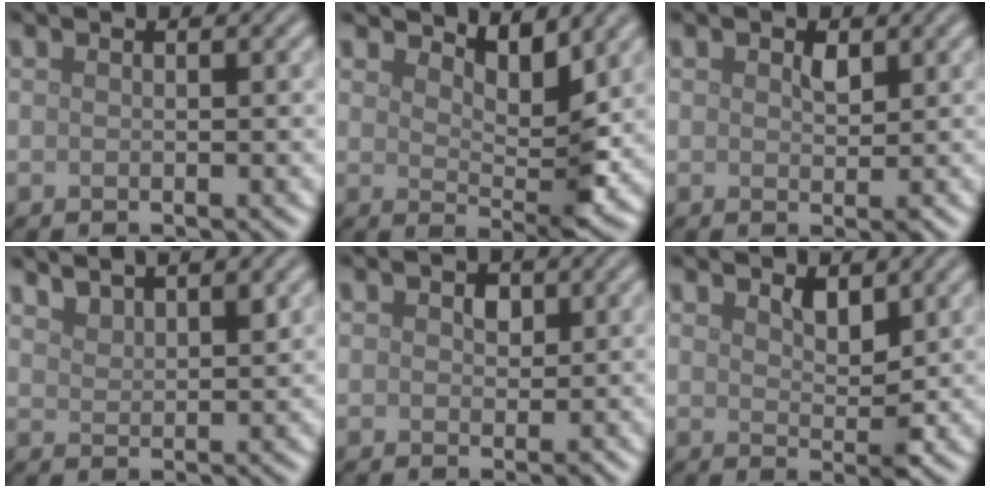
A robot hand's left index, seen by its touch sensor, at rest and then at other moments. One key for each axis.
{"total": 4.1, "fx": 2.9, "fy": 1.2, "fz": 2.5, "tx": -0.048, "ty": -0.012, "tz": 0.044}
{"total": 1.4, "fx": 0.5, "fy": 0.7, "fz": 1.0, "tx": -0.015, "ty": -0.002, "tz": 0.010}
{"total": 3.3, "fx": 2.9, "fy": 0.9, "fz": 1.4, "tx": -0.022, "ty": 0.001, "tz": 0.049}
{"total": 1.5, "fx": 0.4, "fy": 1.1, "fz": 0.9, "tx": -0.013, "ty": -0.002, "tz": 0.005}
{"total": 2.2, "fx": 1.4, "fy": 0.8, "fz": 1.4, "tx": -0.025, "ty": -0.007, "tz": 0.026}